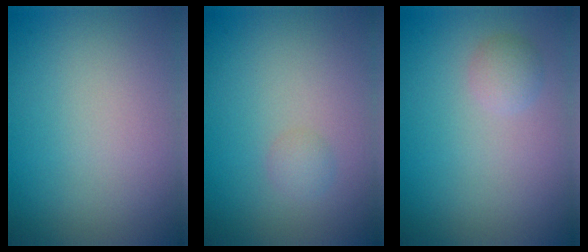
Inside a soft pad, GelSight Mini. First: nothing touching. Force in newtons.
{"total": 1.0, "press": 1.0, "slide": 0.0}
{"total": 1.3, "press": 1.3, "slide": 0.1}